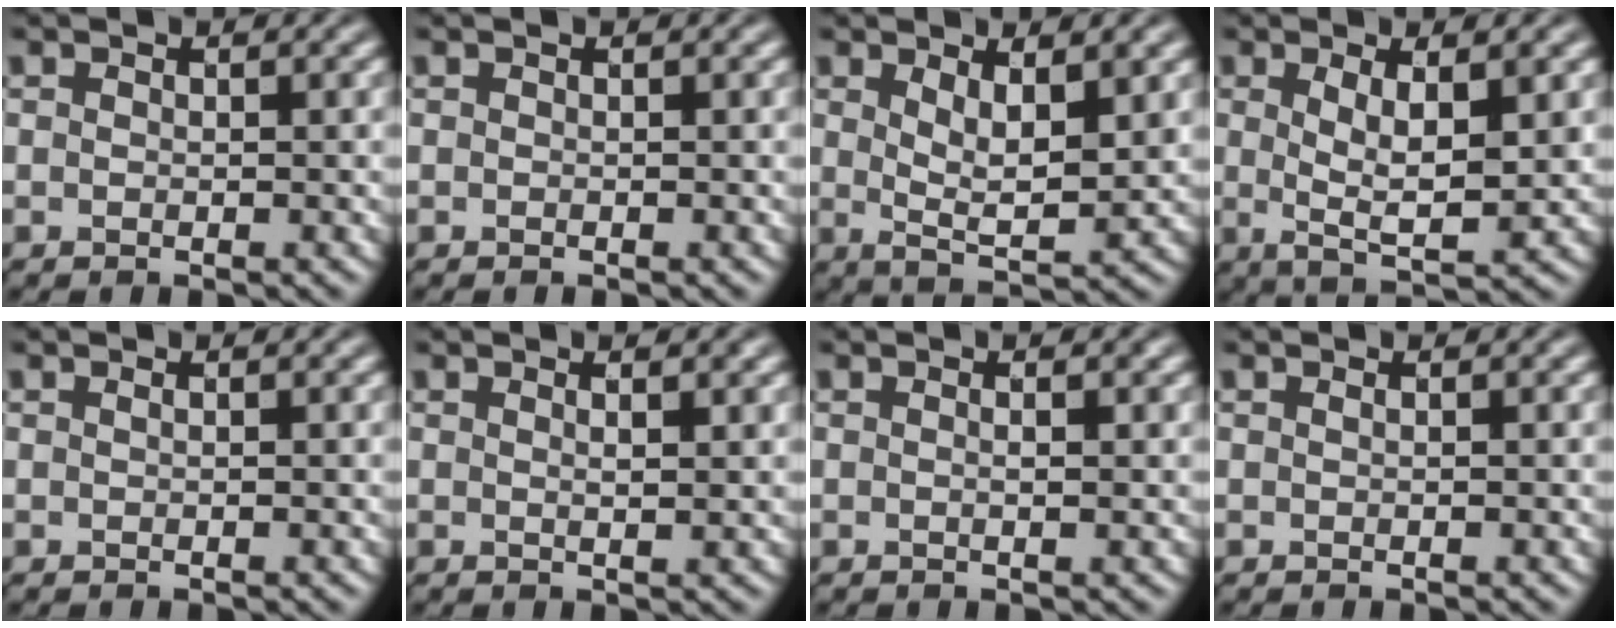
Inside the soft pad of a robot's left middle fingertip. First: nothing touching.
{"total": 0.0}
{"total": 3.9, "force": [1.3, 1.0, 3.5], "torque": [-0.066, -0.015, 0.025]}
{"total": 4.3, "force": [0.6, 1.0, 4.1], "torque": [-0.073, -0.008, 0.013]}
{"total": 0.0}
{"total": 1.5, "force": [0.7, 0.3, 1.3], "torque": [-0.011, 0.003, 0.002]}
{"total": 1.1, "force": [0.2, 0.1, 1.1], "torque": [-0.009, -0.006, -0.004]}
{"total": 0.0}